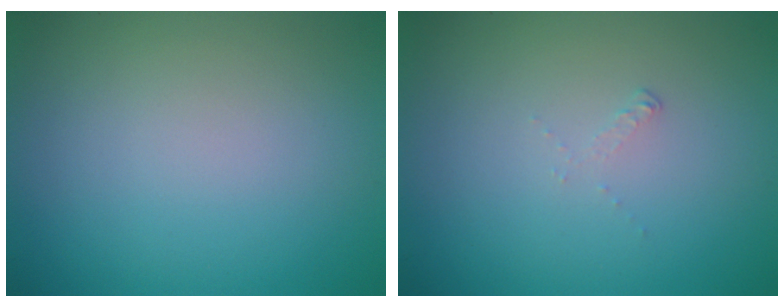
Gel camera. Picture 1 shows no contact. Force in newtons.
{"total": 0.6, "press": 0.2, "slide": 0.6}